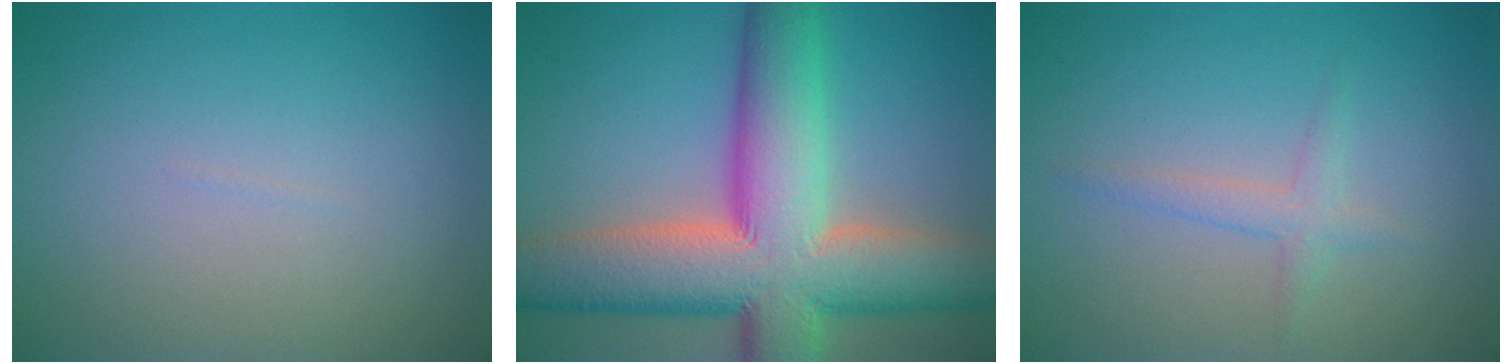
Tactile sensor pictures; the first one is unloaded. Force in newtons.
{"total": 14.2, "press": 14.2, "slide": 0.9}
{"total": 1.7, "press": 1.7, "slide": 0.1}